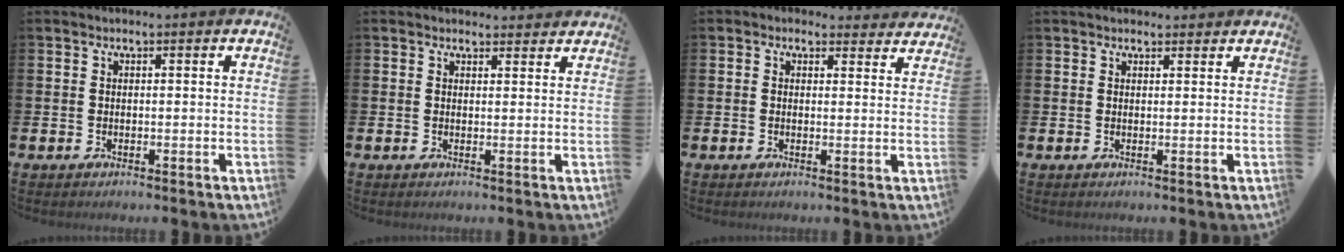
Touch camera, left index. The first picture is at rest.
{"total": 1.4, "force": [1.3, 0.5, -0.2], "torque": [0.010, -0.004, 0.023]}
{"total": 2.0, "force": [1.8, 0.9, 0.0], "torque": [0.009, -0.009, 0.029]}
{"total": 1.3, "force": [1.2, 0.6, 0.0], "torque": [0.004, 0.001, 0.020]}